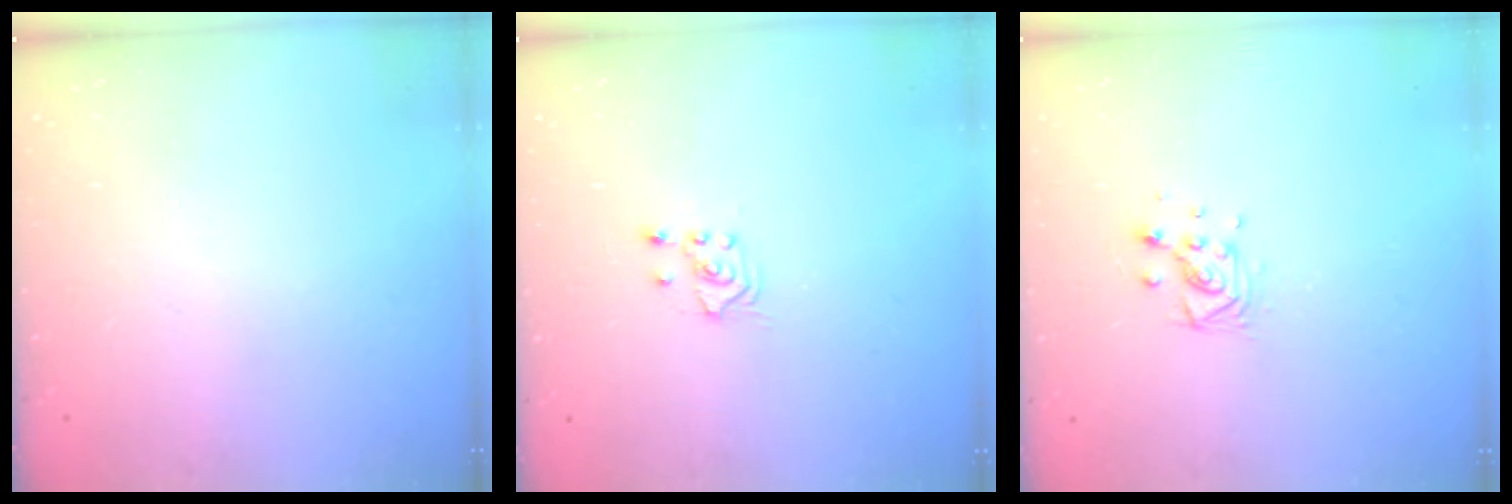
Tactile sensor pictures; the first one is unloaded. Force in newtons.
{"total": 2.5, "press": 2.4, "slide": 0.9}
{"total": 7.7, "press": 7.3, "slide": 2.4}